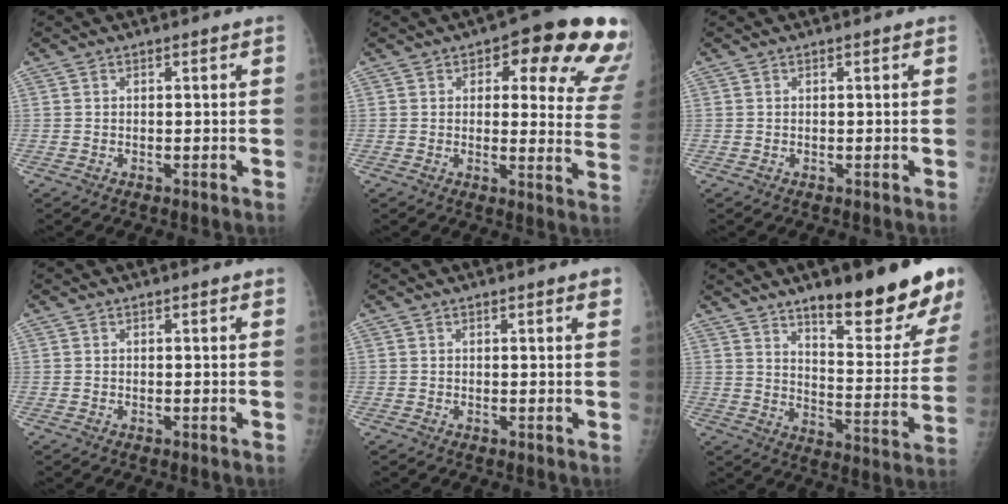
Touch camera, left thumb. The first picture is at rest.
{"total": 19.5, "force": [10.1, 7.6, 14.8], "torque": [-0.131, -0.032, 0.108]}
{"total": 0.0}
{"total": 1.0, "force": [0.6, 0.2, 0.8], "torque": [-0.010, 0.000, 0.006]}
{"total": 2.0, "force": [1.2, 0.3, 1.6], "torque": [-0.019, -0.003, 0.012]}
{"total": 20.9, "force": [14.3, 4.7, 14.5], "torque": [-0.163, -0.091, 0.210]}